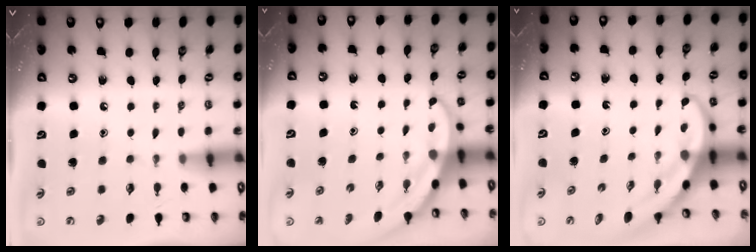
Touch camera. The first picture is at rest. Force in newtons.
{"total": 3.2, "press": 3.2, "slide": 0.1}
{"total": 3.9, "press": 3.9, "slide": 0.6}